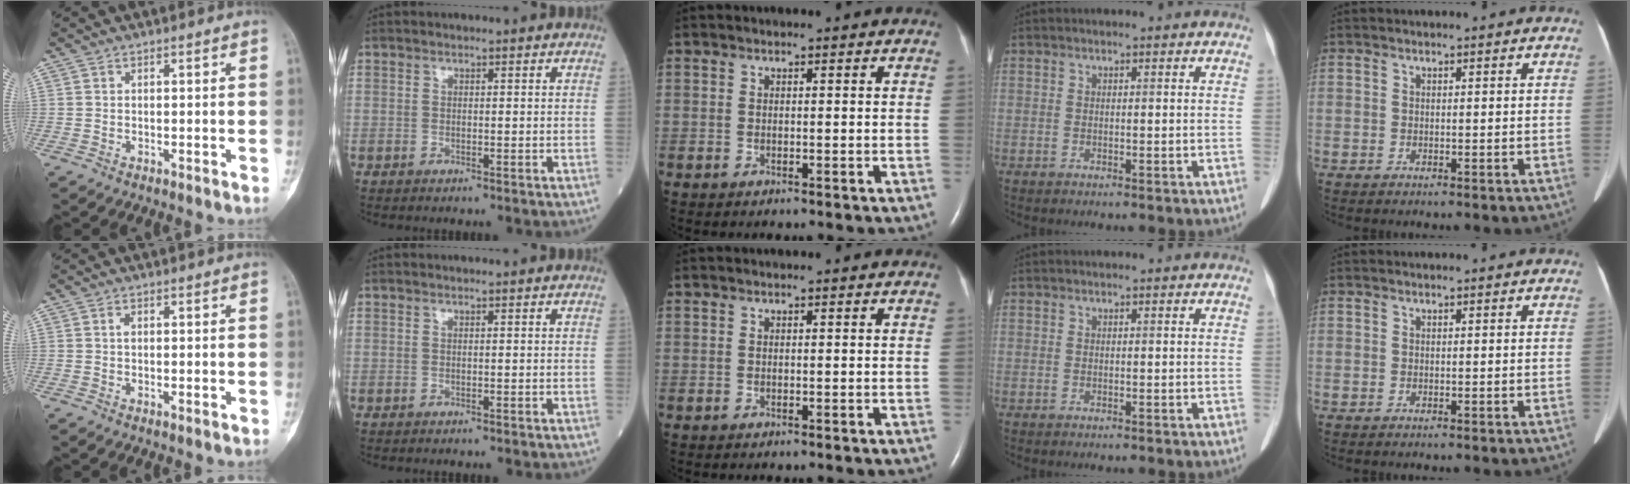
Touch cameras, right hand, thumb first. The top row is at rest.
{"thumb": {"total": 1.3, "force": [0.2, 0.7, 1.1], "torque": [-0.014, -0.001, 0.000]}}